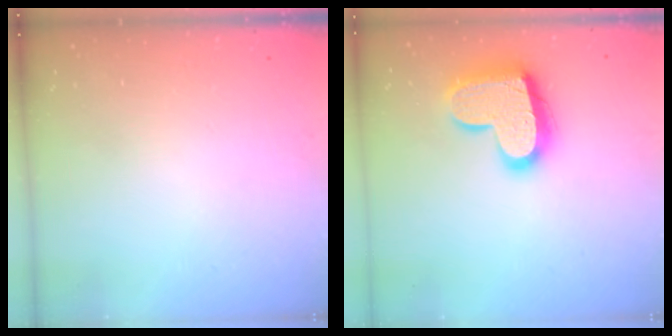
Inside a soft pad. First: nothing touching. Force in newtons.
{"total": 18.3, "press": 18.3, "slide": 1.2}